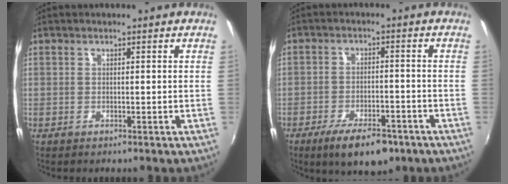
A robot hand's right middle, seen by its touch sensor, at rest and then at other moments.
{"total": 9.9, "force": [-6.8, 3.5, 6.3], "torque": [-0.131, -0.016, -0.104]}